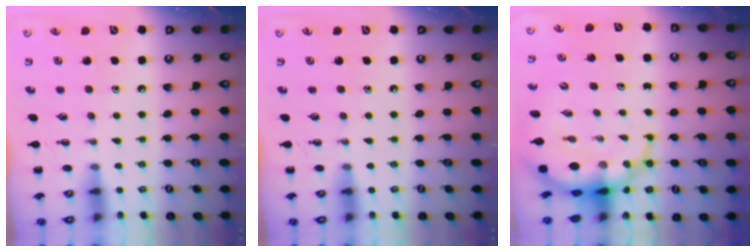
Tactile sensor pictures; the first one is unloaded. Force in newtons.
{"total": 0.0}
{"total": 10.4, "press": 10.0, "slide": 2.8}